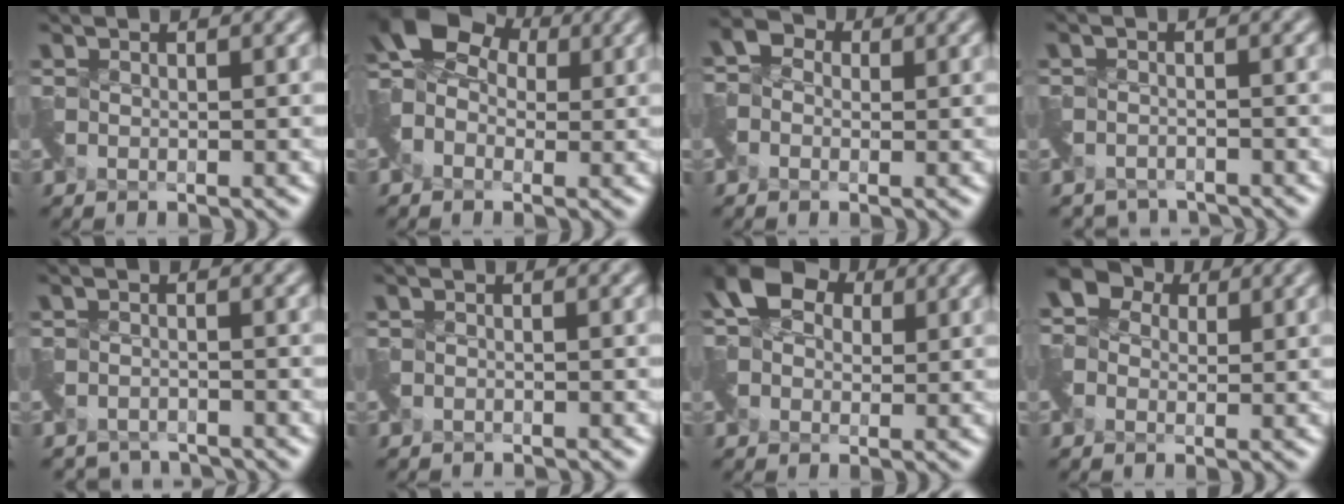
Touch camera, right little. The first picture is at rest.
{"total": 6.5, "force": [1.2, 4.6, 4.4], "torque": [-0.087, 0.016, 0.009]}
{"total": 1.8, "force": [-0.7, 1.6, 0.4], "torque": [-0.017, -0.002, -0.018]}
{"total": 3.0, "force": [-2.8, 0.8, -0.4], "torque": [0.012, -0.021, -0.054]}
{"total": 3.2, "force": [-3.1, 0.6, -0.5], "torque": [0.015, -0.022, -0.056]}
{"total": 1.4, "force": [-1.4, 0.0, -0.3], "torque": [0.004, -0.016, -0.032]}
{"total": 4.6, "force": [0.7, 3.7, 2.7], "torque": [-0.054, 0.009, 0.005]}
{"total": 3.5, "force": [0.1, 3.1, 1.6], "torque": [-0.039, 0.008, 0.001]}